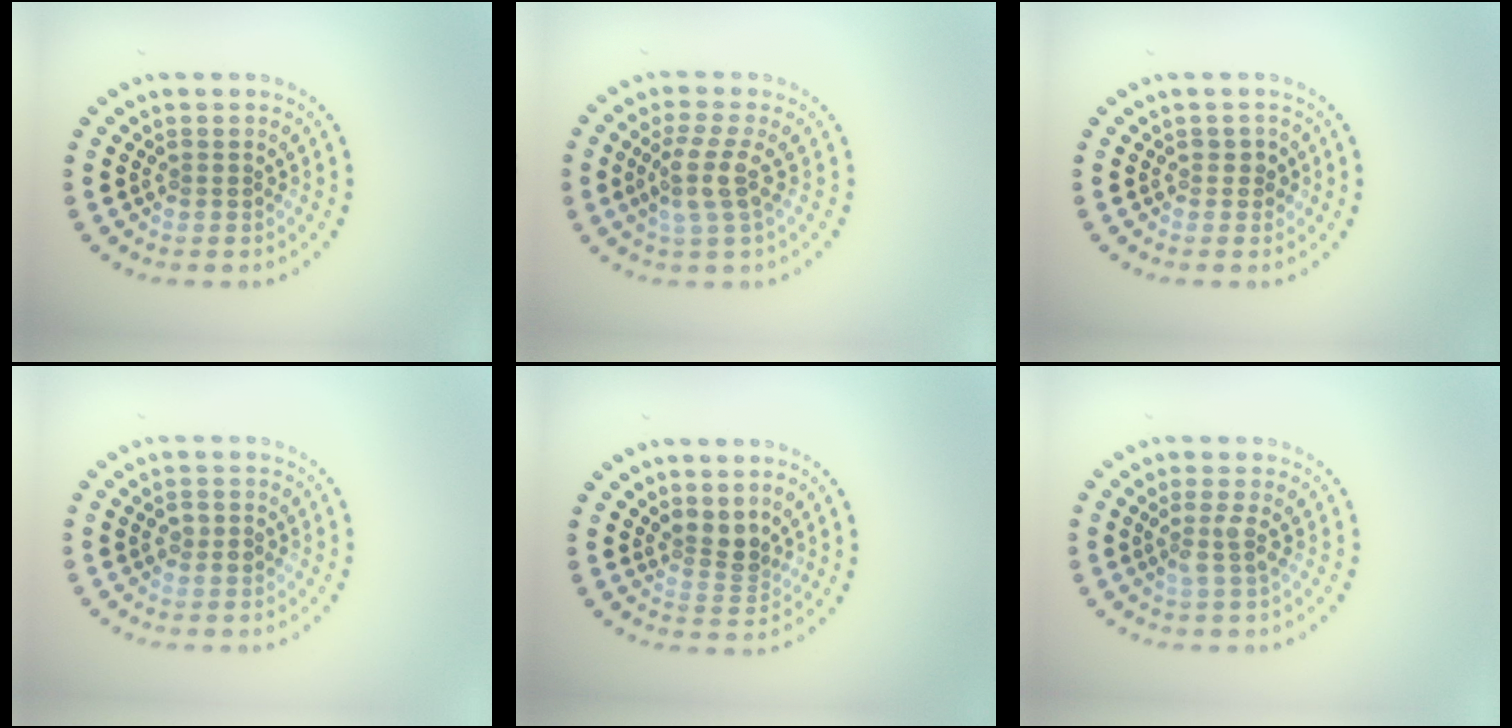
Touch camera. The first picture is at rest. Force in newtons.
{"total": 2.9, "press": 2.4, "slide": 1.7}
{"total": 1.1, "press": 1.0, "slide": 0.5}
{"total": 1.5, "press": 1.5, "slide": 0.2}
{"total": 2.4, "press": 1.8, "slide": 1.6}
{"total": 1.8, "press": 1.3, "slide": 1.2}